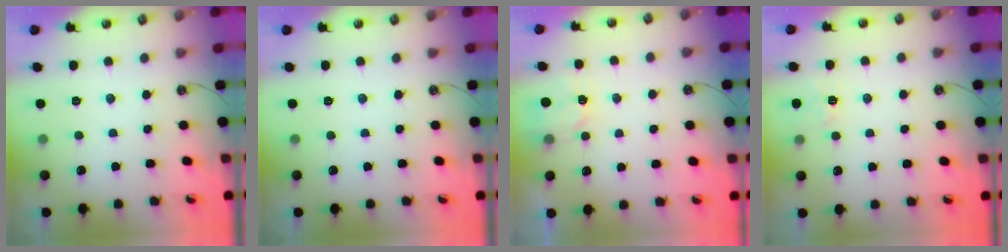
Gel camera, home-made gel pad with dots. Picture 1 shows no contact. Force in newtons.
{"total": 0.0}
{"total": 3.5, "press": 3.5, "slide": 0.5}
{"total": 3.6, "press": 3.6, "slide": 0.3}